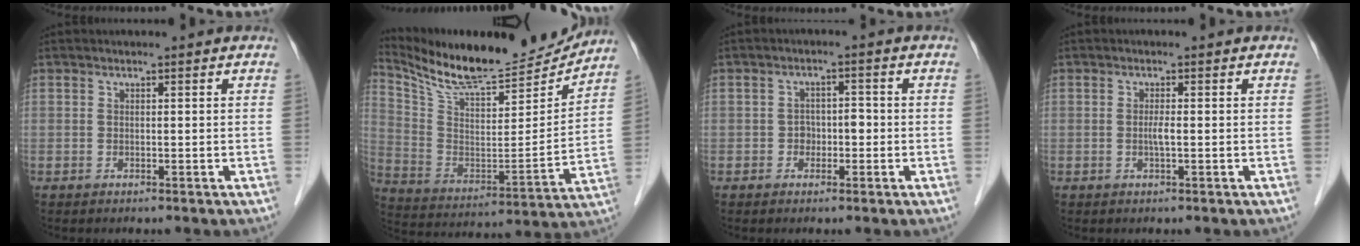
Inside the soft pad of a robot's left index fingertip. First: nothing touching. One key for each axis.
{"total": 21.4, "fx": 19.6, "fy": 3.6, "fz": 7.9, "tx": -0.150, "ty": -0.026, "tz": 0.314}
{"total": 2.6, "fx": -0.8, "fy": 1.9, "fz": 1.6, "tx": -0.022, "ty": 0.013, "tz": -0.012}
{"total": 1.3, "fx": -0.2, "fy": 0.0, "fz": 1.3, "tx": -0.028, "ty": -0.001, "tz": -0.004}